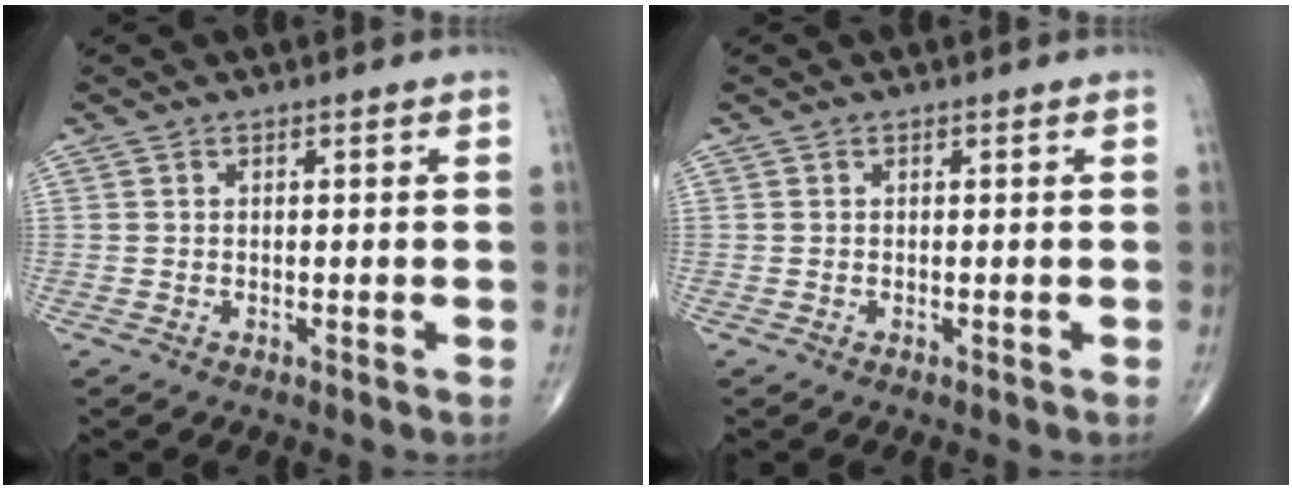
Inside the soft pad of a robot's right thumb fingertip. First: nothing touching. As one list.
[{"total": 0.0}]